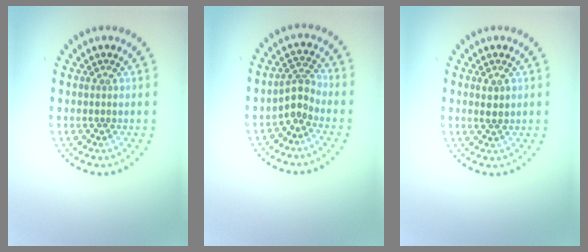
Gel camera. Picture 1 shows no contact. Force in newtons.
{"total": 2.1, "press": 1.4, "slide": 1.5}
{"total": 1.2, "press": 1.1, "slide": 0.3}